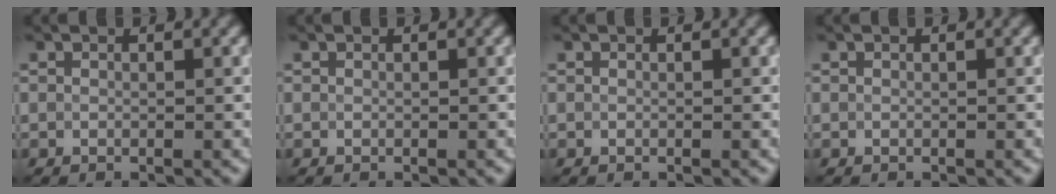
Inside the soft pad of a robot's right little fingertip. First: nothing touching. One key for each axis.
{"total": 0.0}
{"total": 0.0}
{"total": 0.0}